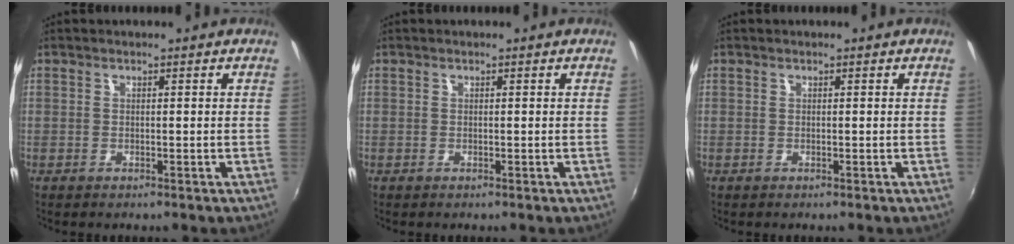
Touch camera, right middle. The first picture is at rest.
{"total": 0.0}
{"total": 0.0}